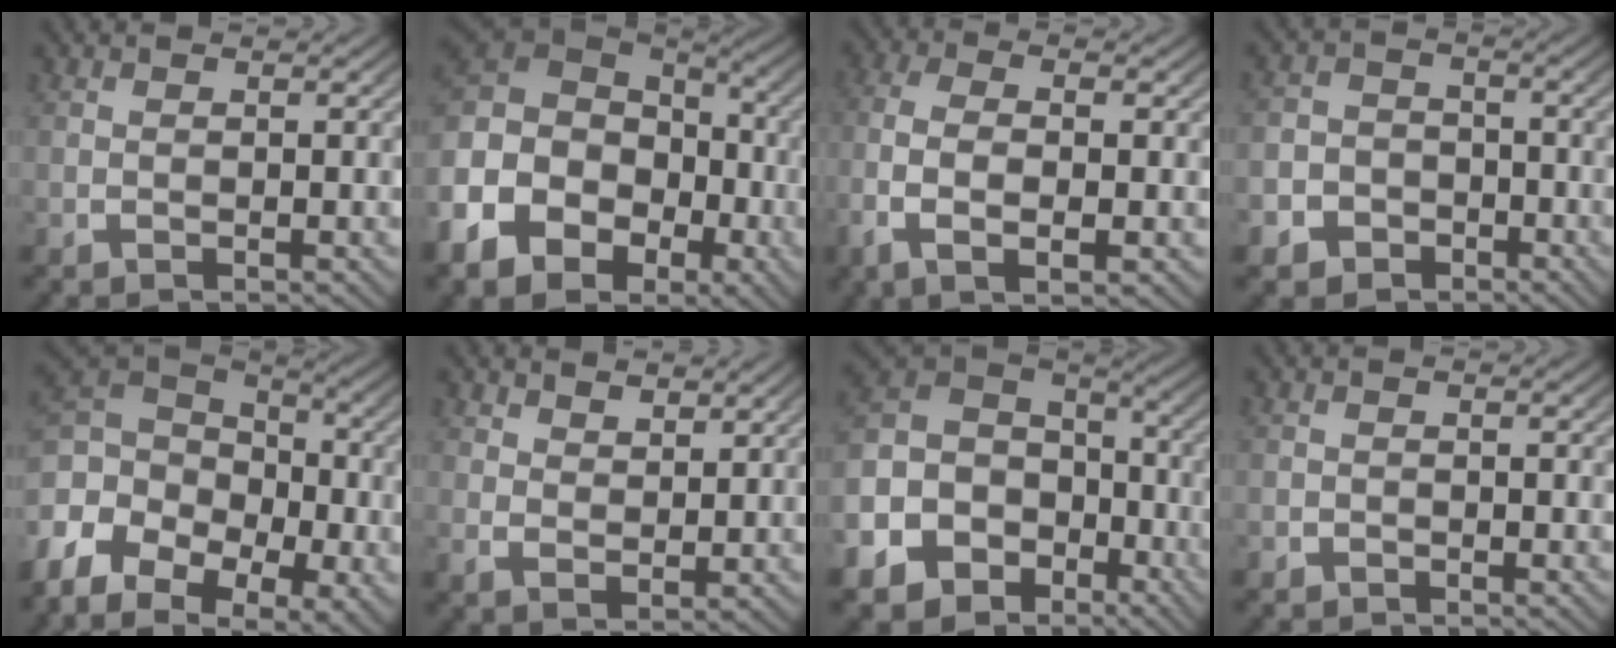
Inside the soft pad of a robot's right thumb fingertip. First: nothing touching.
{"total": 12.7, "force": [-0.3, 10.0, 7.8], "torque": [-0.180, -0.026, 0.010]}
{"total": 6.4, "force": [-0.7, 3.3, 5.4], "torque": [-0.130, -0.015, -0.005]}
{"total": 6.6, "force": [-3.2, 5.7, 1.2], "torque": [-0.015, -0.025, -0.052]}
{"total": 10.5, "force": [0.1, 7.4, 7.4], "torque": [-0.142, -0.010, 0.004]}
{"total": 2.6, "force": [2.2, 0.9, 0.9], "torque": [-0.016, -0.007, 0.050]}
{"total": 13.8, "force": [-2.8, 11.5, 7.1], "torque": [-0.162, -0.041, -0.034]}
{"total": 0.6, "force": [-0.6, 0.3, 0.0], "torque": [-0.001, -0.004, -0.010]}